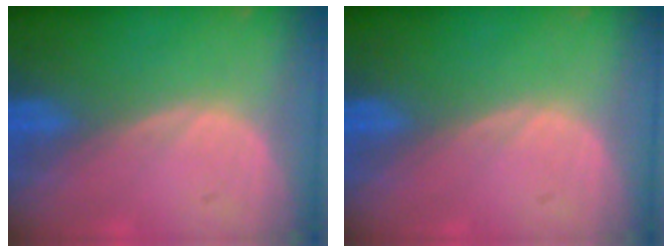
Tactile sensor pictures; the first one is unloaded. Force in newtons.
{"total": 0.0}